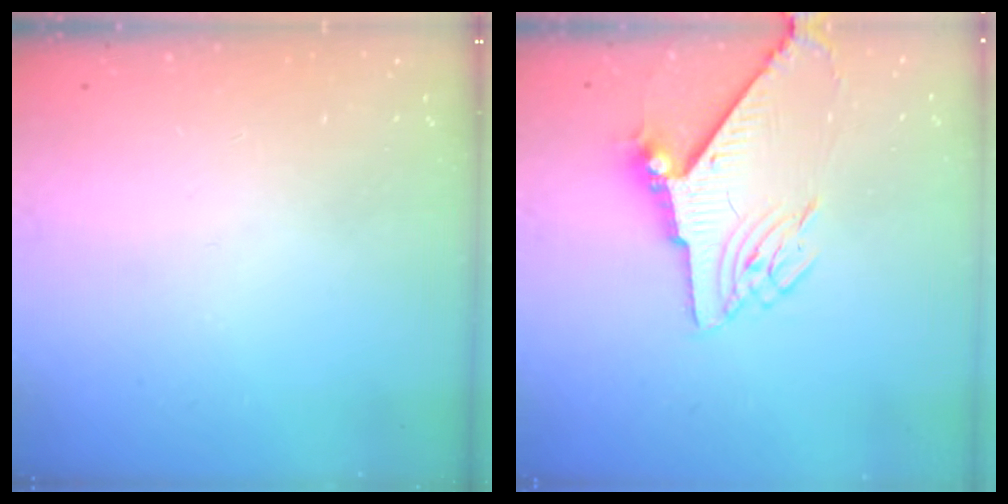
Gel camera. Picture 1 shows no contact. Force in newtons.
{"total": 8.1, "press": 8.1, "slide": 0.6}